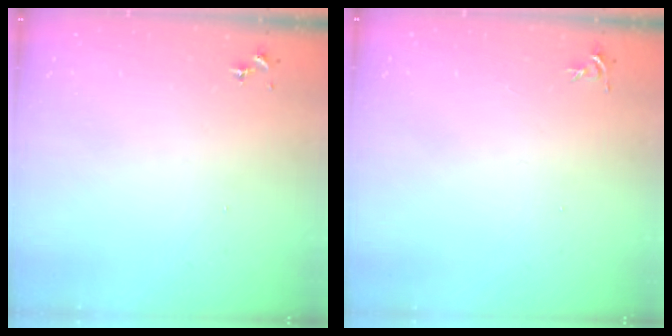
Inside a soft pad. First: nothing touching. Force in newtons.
{"total": 3.7, "press": 3.7, "slide": 0.5}